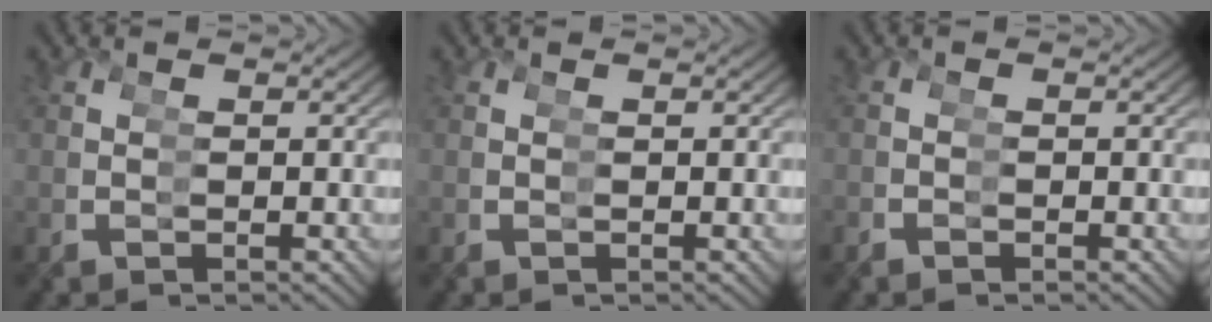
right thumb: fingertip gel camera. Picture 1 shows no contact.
{"total": 0.0}
{"total": 1.0, "force": [-0.8, 0.5, -0.3], "torque": [0.000, -0.005, -0.013]}